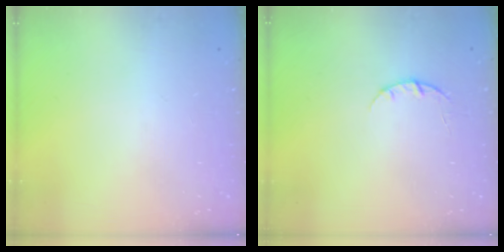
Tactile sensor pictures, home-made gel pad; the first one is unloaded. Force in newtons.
{"total": 3.2, "press": 3.2, "slide": 0.3}